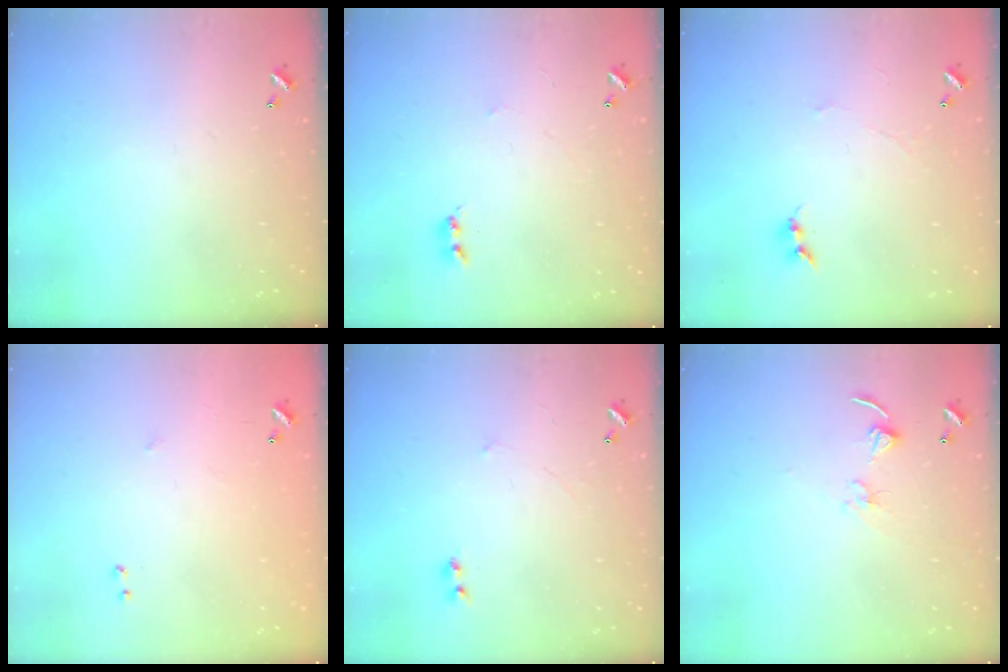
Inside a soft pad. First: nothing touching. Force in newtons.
{"total": 2.2, "press": 2.1, "slide": 0.5}
{"total": 0.6, "press": 0.3, "slide": 0.5}
{"total": 6.4, "press": 6.3, "slide": 0.8}
{"total": 2.3, "press": 2.3, "slide": 0.3}
{"total": 2.7, "press": 2.7, "slide": 0.2}